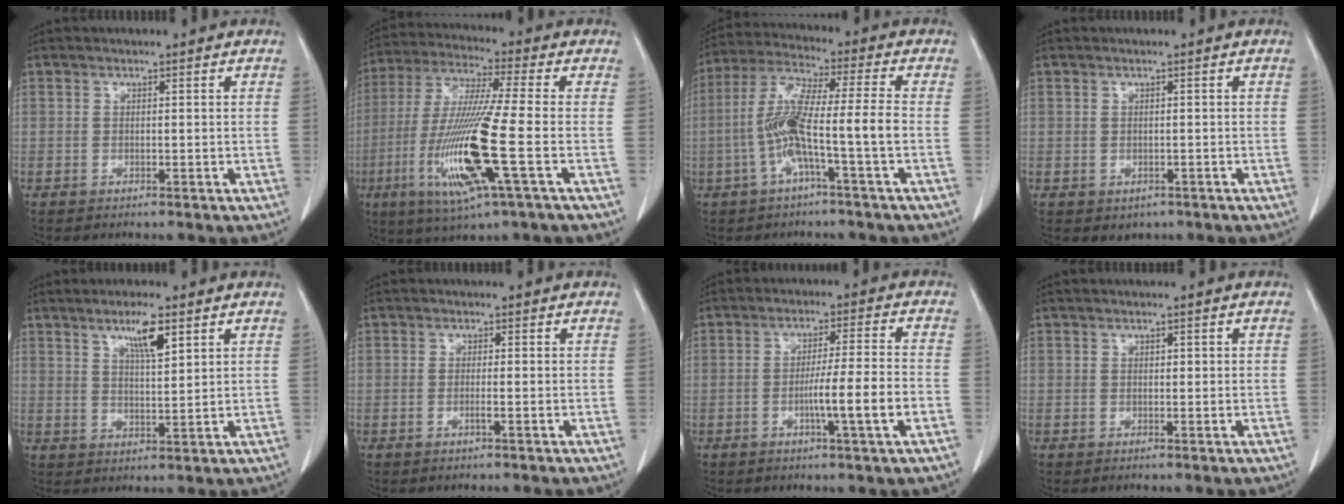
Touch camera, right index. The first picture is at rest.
{"total": 16.3, "force": [-4.6, -0.1, 15.7], "torque": [-0.330, -0.021, -0.092]}
{"total": 10.5, "force": [-2.7, -0.3, 10.1], "torque": [-0.207, 0.020, -0.056]}
{"total": 1.9, "force": [-0.8, 1.6, 0.6], "torque": [-0.009, 0.000, -0.002]}
{"total": 5.4, "force": [3.1, 0.6, 4.3], "torque": [-0.078, -0.004, 0.055]}
{"total": 1.1, "force": [-0.4, -0.2, 1.0], "torque": [-0.019, 0.000, -0.008]}
{"total": 8.2, "force": [-2.5, -0.9, 7.8], "torque": [-0.127, -0.003, -0.043]}
{"total": 0.6, "force": [0.2, 0.3, 0.5], "torque": [-0.007, 0.000, 0.003]}